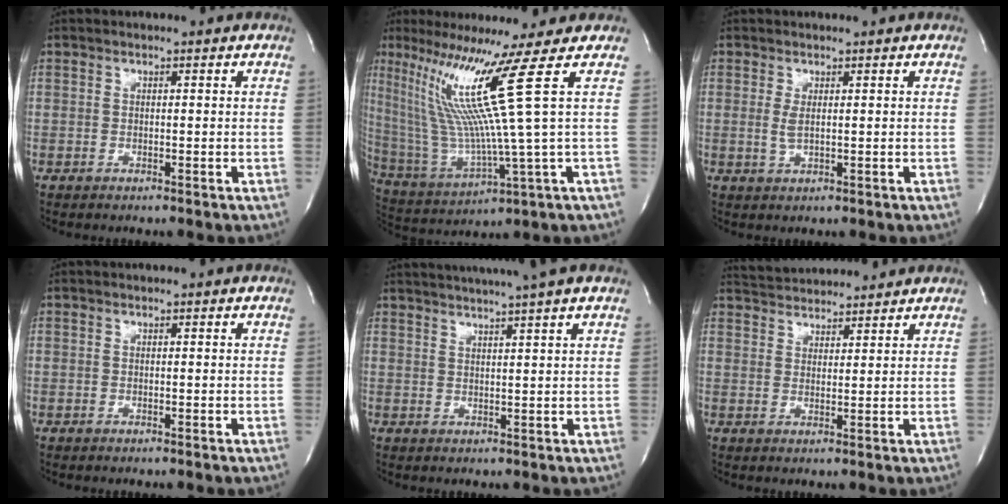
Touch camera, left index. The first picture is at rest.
{"total": 14.3, "force": [6.1, -3.7, 12.4], "torque": [-0.235, -0.017, 0.111]}
{"total": 1.7, "force": [0.3, 0.3, 1.6], "torque": [-0.042, -0.002, 0.014]}
{"total": 0.0}
{"total": 10.9, "force": [9.2, -1.5, 5.7], "torque": [-0.097, 0.002, 0.114]}
{"total": 7.1, "force": [7.0, 0.8, 1.2], "torque": [-0.028, 0.022, 0.111]}